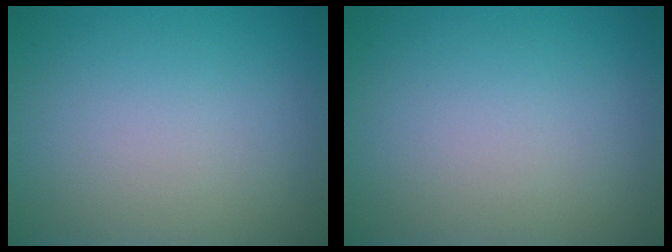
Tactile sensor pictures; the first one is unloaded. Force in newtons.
{"total": 0.0}